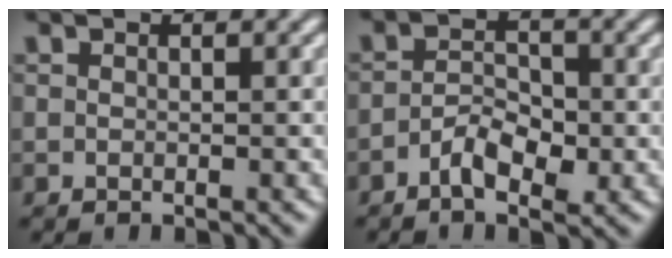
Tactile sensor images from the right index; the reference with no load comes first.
{"total": 2.8, "force": [-1.8, 0.9, 2.0], "torque": [-0.015, -0.002, -0.034]}